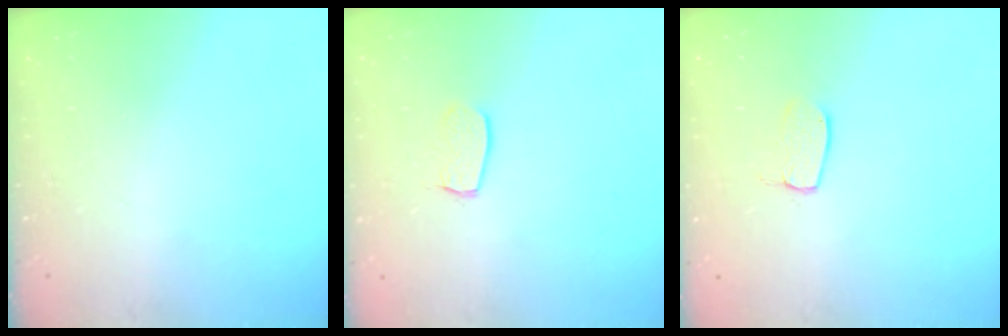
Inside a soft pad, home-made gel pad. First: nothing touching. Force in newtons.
{"total": 6.4, "press": 6.4, "slide": 0.1}
{"total": 5.5, "press": 5.5, "slide": 0.3}